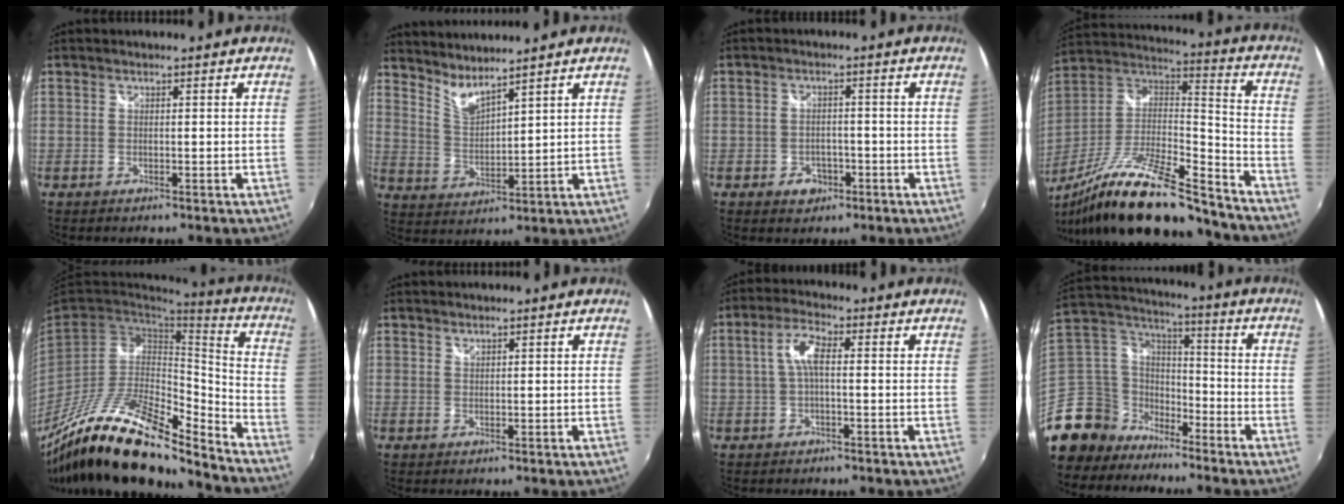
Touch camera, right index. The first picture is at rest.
{"total": 5.6, "force": [5.1, 0.1, 2.1], "torque": [-0.041, -0.012, 0.103]}
{"total": 4.2, "force": [-2.0, 3.3, 1.5], "torque": [-0.038, 0.003, -0.023]}
{"total": 25.1, "force": [-19.0, 5.5, 15.5], "torque": [-0.277, -0.038, -0.315]}
{"total": 25.2, "force": [-18.8, 6.5, 15.5], "torque": [-0.280, -0.039, -0.327]}
{"total": 0.6, "force": [0.6, 0.0, -0.1], "torque": [0.002, 0.000, 0.012]}
{"total": 4.9, "force": [0.2, 1.5, 4.7], "torque": [-0.094, 0.012, 0.004]}
{"total": 14.2, "force": [-10.5, 9.3, 2.6], "torque": [-0.100, 0.038, -0.201]}